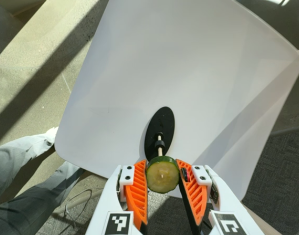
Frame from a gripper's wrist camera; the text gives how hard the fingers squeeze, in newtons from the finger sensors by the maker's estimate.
{"total": 9.1, "left": 9.1, "right": 9.1}